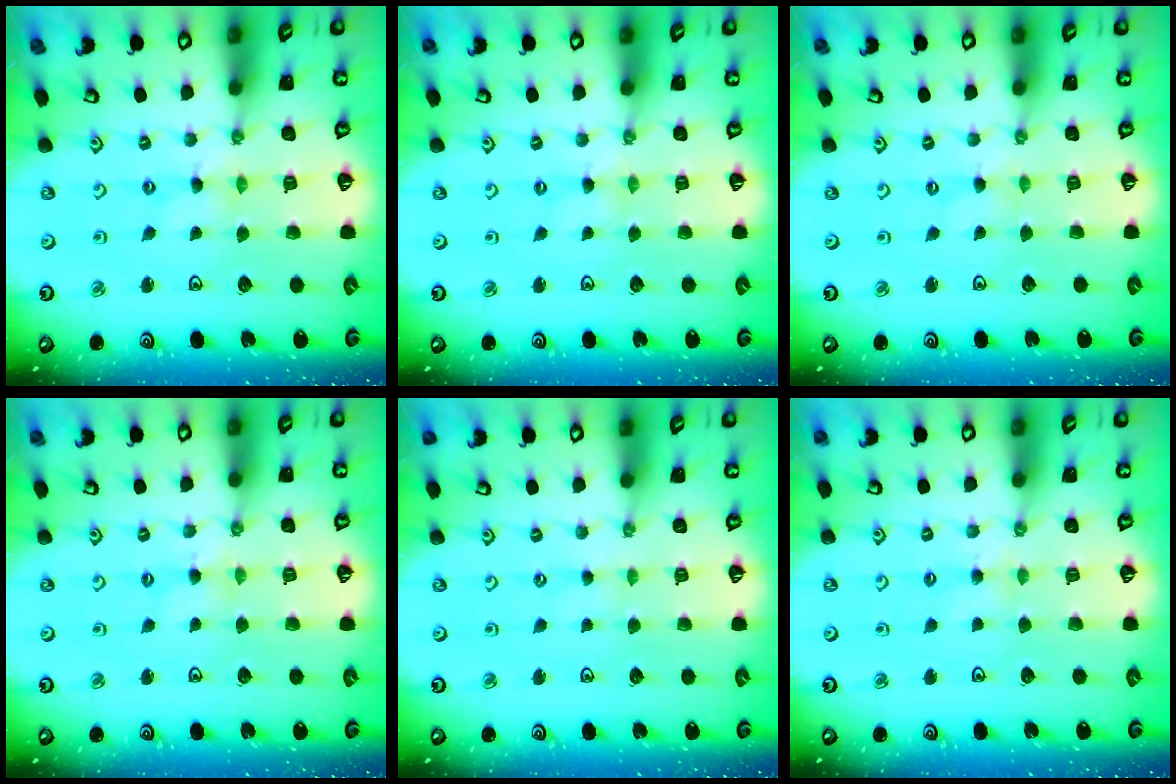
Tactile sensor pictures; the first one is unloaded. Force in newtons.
{"total": 0.0}
{"total": 0.0}
{"total": 2.0, "press": 2.0, "slide": 0.2}
{"total": 0.7, "press": 0.6, "slide": 0.1}
{"total": 3.0, "press": 3.0, "slide": 0.4}